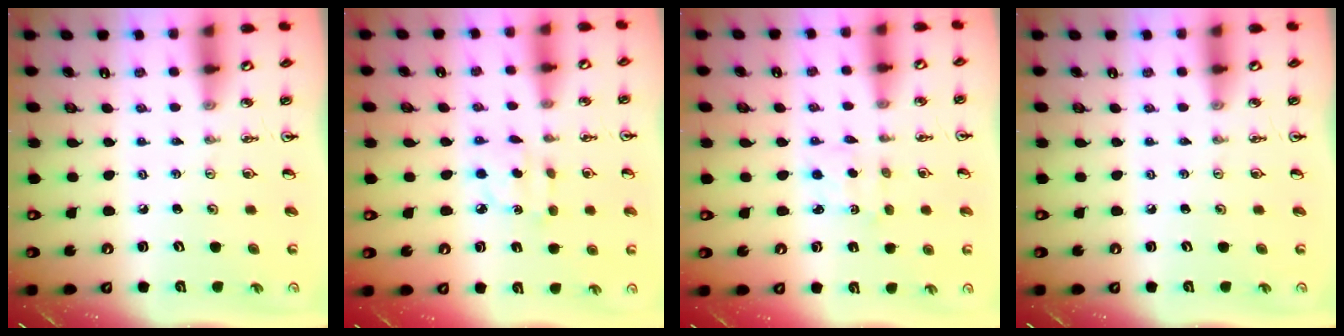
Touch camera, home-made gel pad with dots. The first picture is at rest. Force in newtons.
{"total": 2.9, "press": 2.8, "slide": 0.6}
{"total": 2.5, "press": 2.4, "slide": 0.6}
{"total": 0.0}